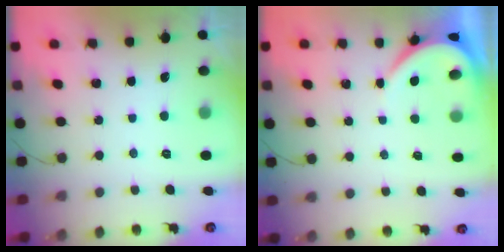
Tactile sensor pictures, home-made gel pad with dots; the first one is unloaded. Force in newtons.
{"total": 3.9, "press": 3.9, "slide": 0.6}